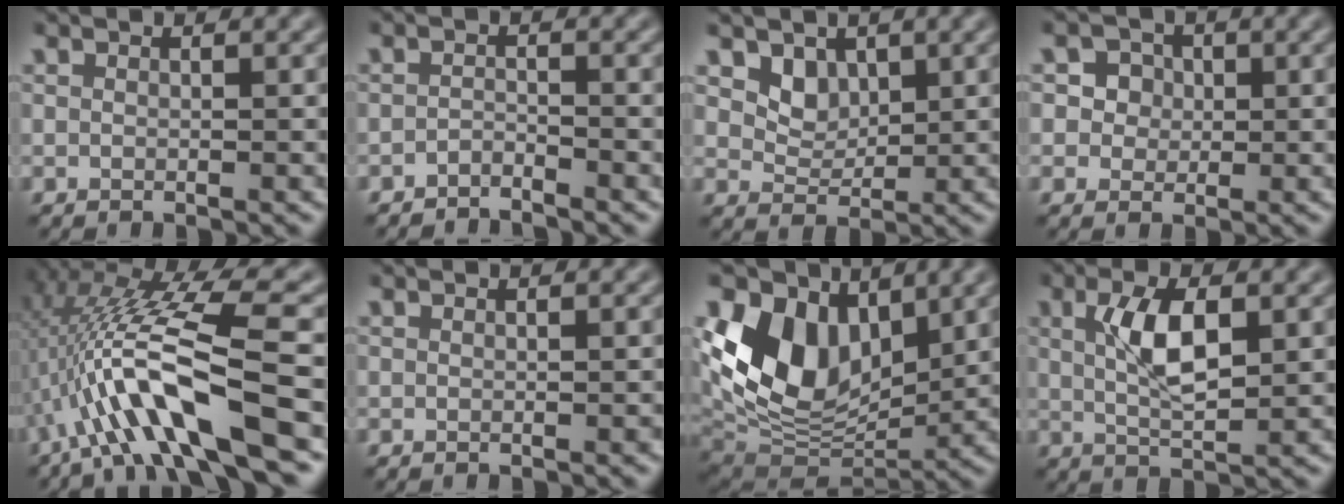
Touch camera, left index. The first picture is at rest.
{"total": 2.2, "force": [-2.2, -0.3, -0.3], "torque": [0.010, 0.002, -0.037]}
{"total": 2.3, "force": [0.9, 1.8, 1.0], "torque": [-0.025, -0.023, 0.035]}
{"total": 3.3, "force": [1.0, 2.8, 1.4], "torque": [-0.022, 0.010, 0.008]}
{"total": 10.1, "force": [-2.9, 1.9, 9.4], "torque": [-0.173, 0.018, -0.048]}
{"total": 0.0}
{"total": 10.6, "force": [3.3, 6.8, 7.4], "torque": [-0.144, 0.003, 0.059]}
{"total": 4.2, "force": [0.3, 1.4, 3.9], "torque": [-0.082, 0.006, 0.013]}